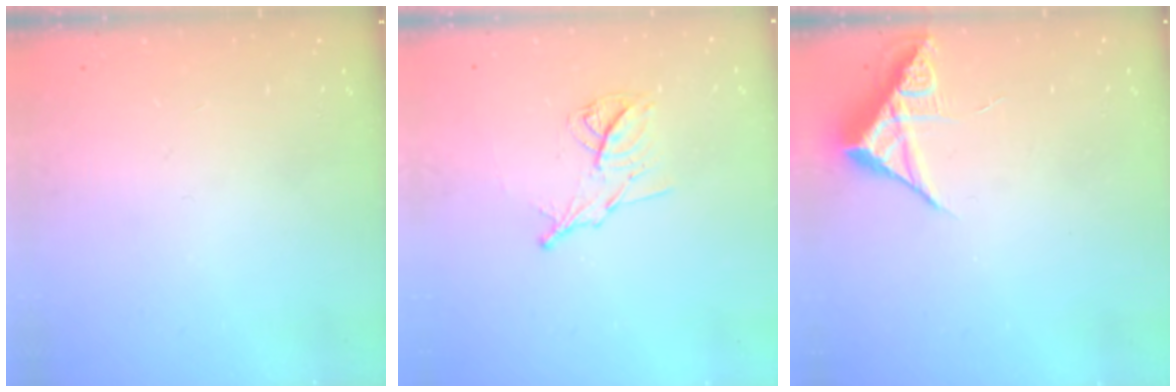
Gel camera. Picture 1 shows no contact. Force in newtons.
{"total": 10.0, "press": 10.0, "slide": 0.1}
{"total": 7.1, "press": 7.1, "slide": 0.3}